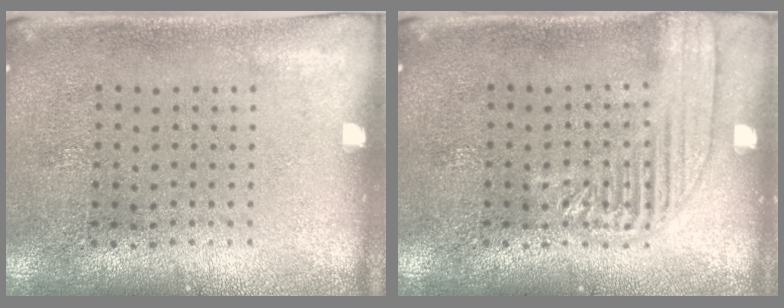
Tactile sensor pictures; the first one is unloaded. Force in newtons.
{"total": 2.4, "press": 2.4, "slide": 0.3}